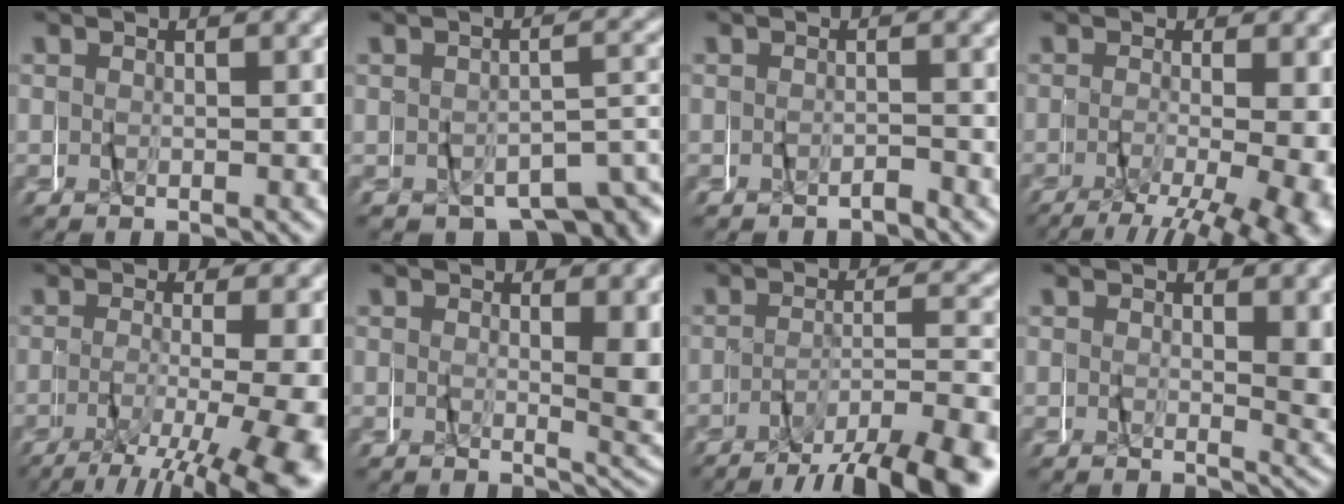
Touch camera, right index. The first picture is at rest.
{"total": 7.7, "force": [-5.1, 3.7, 4.4], "torque": [-0.052, -0.014, -0.077]}
{"total": 1.4, "force": [-1.3, -0.1, -0.5], "torque": [0.006, 0.000, -0.023]}
{"total": 7.0, "force": [-2.1, 2.4, 6.2], "torque": [-0.073, -0.022, -0.024]}
{"total": 6.6, "force": [-2.5, 0.9, 6.0], "torque": [-0.080, -0.016, -0.035]}
{"total": 2.4, "force": [0.6, 0.0, 2.3], "torque": [-0.033, -0.005, 0.011]}
{"total": 8.3, "force": [-6.2, 1.4, 5.4], "torque": [-0.081, -0.015, -0.098]}
{"total": 1.9, "force": [0.8, 0.1, 1.7], "torque": [-0.023, -0.003, 0.013]}